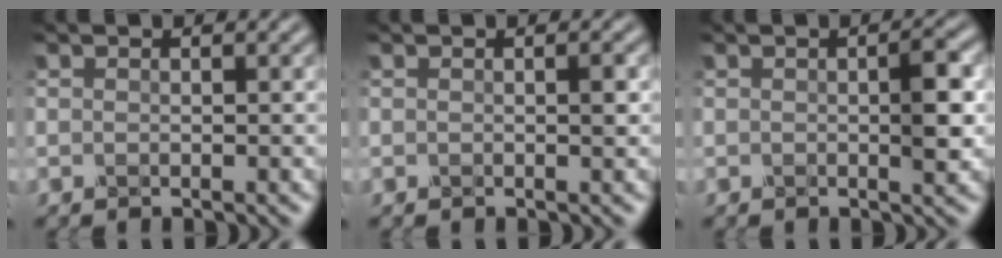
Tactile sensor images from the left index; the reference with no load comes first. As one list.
[{"total": 0.7, "force": [0.0, 0.0, 0.7], "torque": [-0.009, 0.000, 0.000]}, {"total": 2.6, "force": [0.1, 0.4, 2.5], "torque": [-0.036, 0.000, 0.000]}]